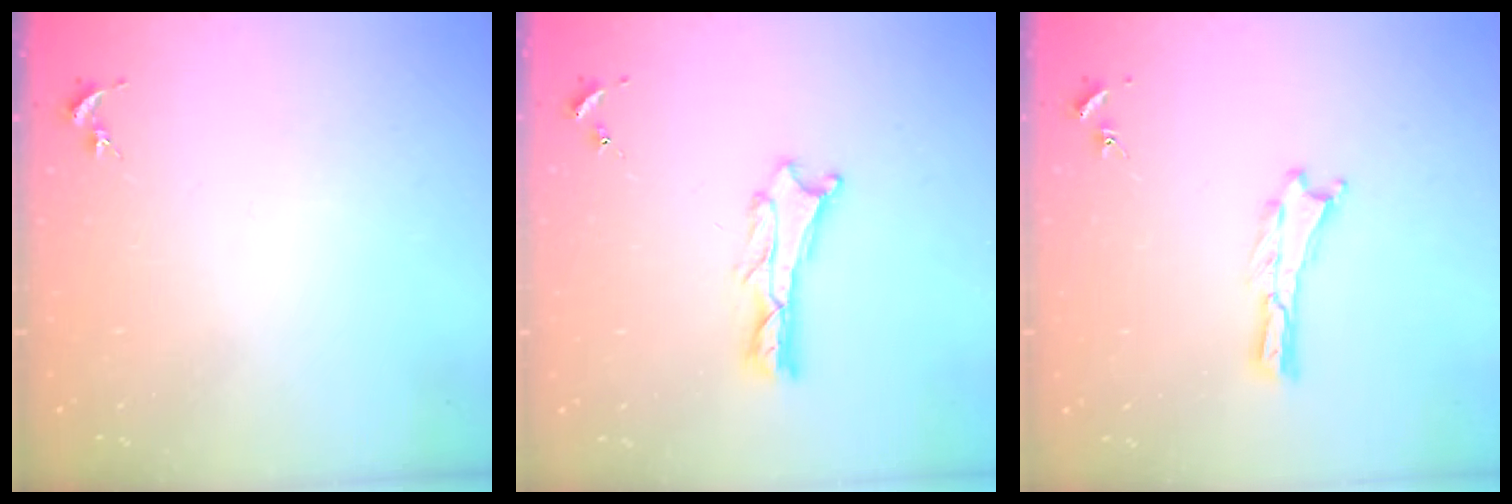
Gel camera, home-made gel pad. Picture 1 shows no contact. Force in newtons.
{"total": 1.2, "press": 1.2, "slide": 0.2}
{"total": 0.0}